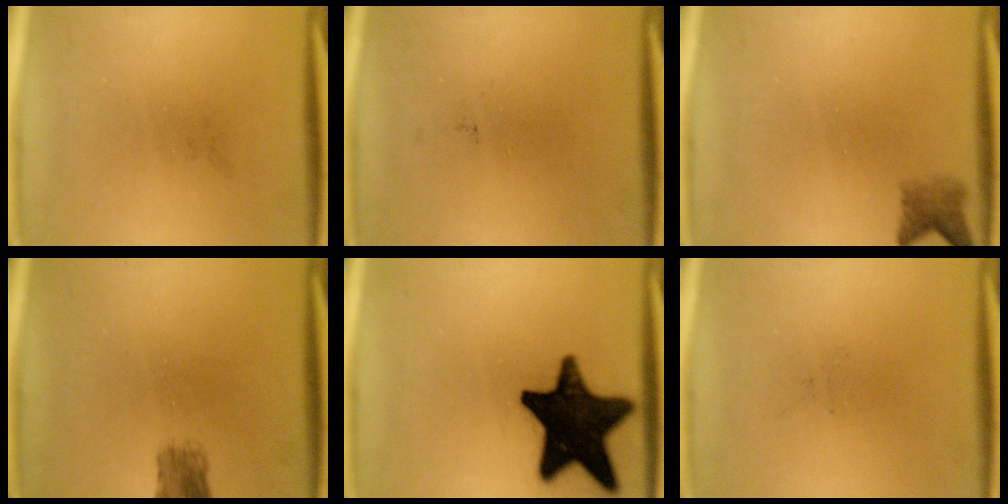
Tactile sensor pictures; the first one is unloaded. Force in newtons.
{"total": 0.0}
{"total": 2.4}
{"total": 2.9}
{"total": 19.7}
{"total": 0.0}